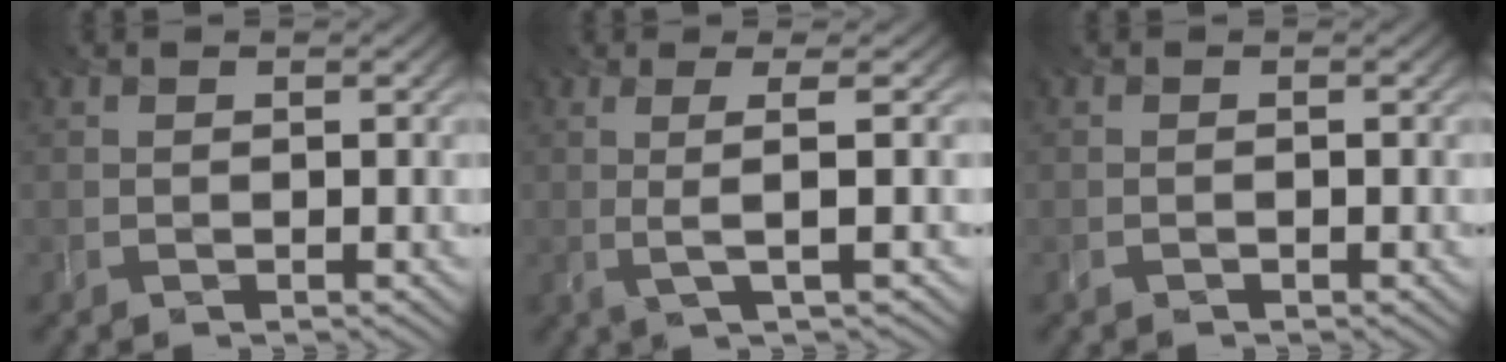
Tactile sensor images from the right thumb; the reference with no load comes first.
{"total": 3.5, "force": [0.4, 0.2, 3.5], "torque": [-0.063, 0.001, 0.001]}
{"total": 0.0}